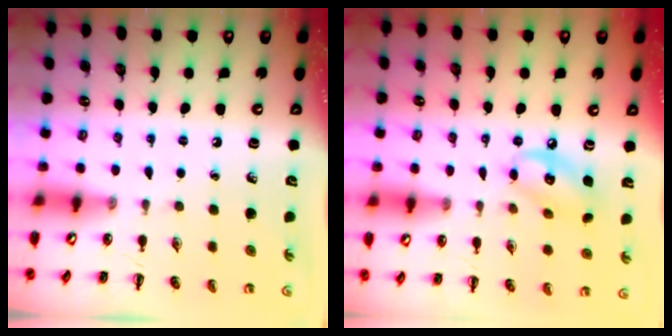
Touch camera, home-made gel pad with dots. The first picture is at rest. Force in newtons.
{"total": 8.9, "press": 8.7, "slide": 1.6}